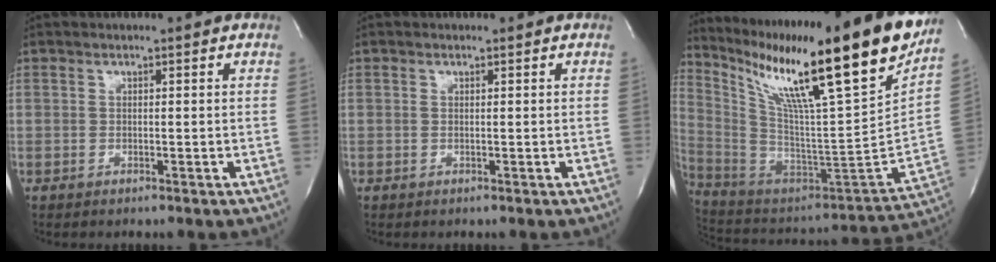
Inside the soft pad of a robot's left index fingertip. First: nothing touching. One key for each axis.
{"total": 0.0}
{"total": 28.7, "fx": 21.0, "fy": -1.2, "fz": 19.6, "tx": -0.346, "ty": -0.070, "tz": 0.333}